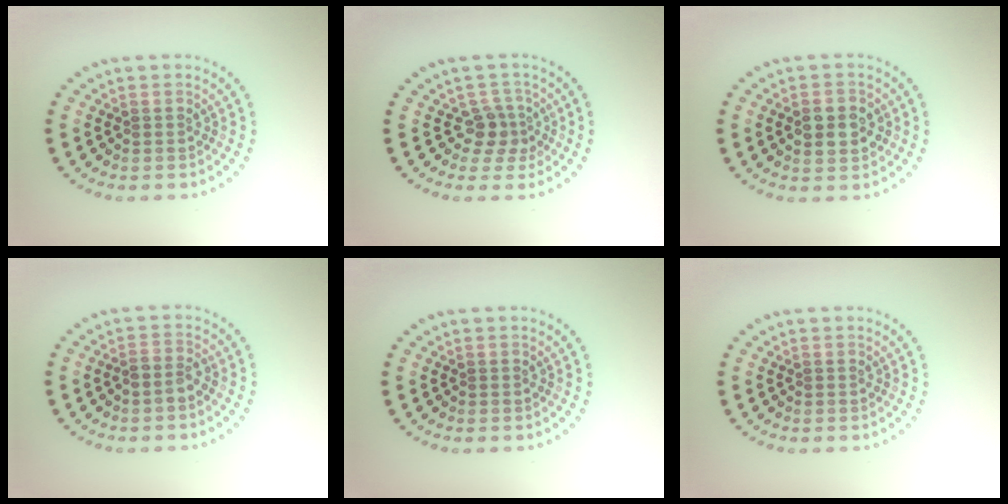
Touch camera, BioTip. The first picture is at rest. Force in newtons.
{"total": 2.4, "press": 1.8, "slide": 1.6}
{"total": 3.9, "press": 3.9, "slide": 0.1}
{"total": 1.6, "press": 1.3, "slide": 0.9}
{"total": 0.0}
{"total": 0.0}